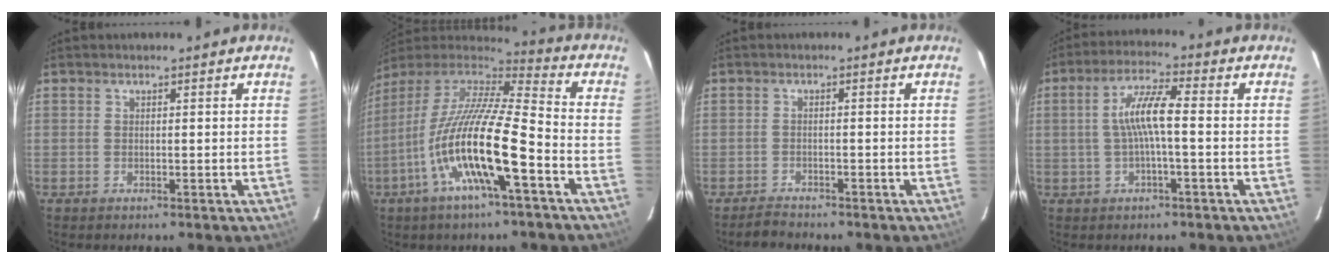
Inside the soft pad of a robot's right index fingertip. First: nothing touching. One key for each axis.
{"total": 19.4, "fx": -7.4, "fy": 3.0, "fz": 17.7, "tx": -0.318, "ty": -0.029, "tz": -0.148}
{"total": 2.4, "fx": -2.3, "fy": 0.8, "fz": 0.3, "tx": -0.016, "ty": 0.002, "tz": -0.041}
{"total": 7.0, "fx": -0.4, "fy": 0.9, "fz": 6.9, "tx": -0.141, "ty": 0.012, "tz": -0.007}